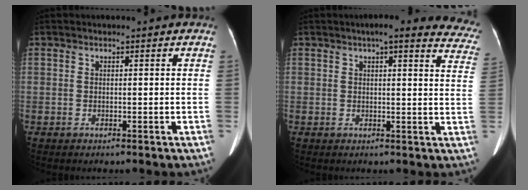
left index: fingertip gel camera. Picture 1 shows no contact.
{"total": 15.5, "force": [13.9, 3.0, 6.2], "torque": [-0.040, -0.019, 0.129]}